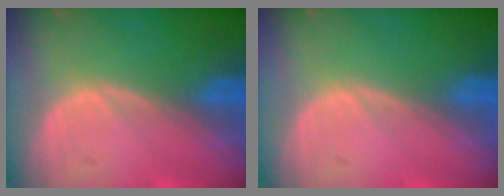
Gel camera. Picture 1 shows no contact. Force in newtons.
{"total": 0.0}